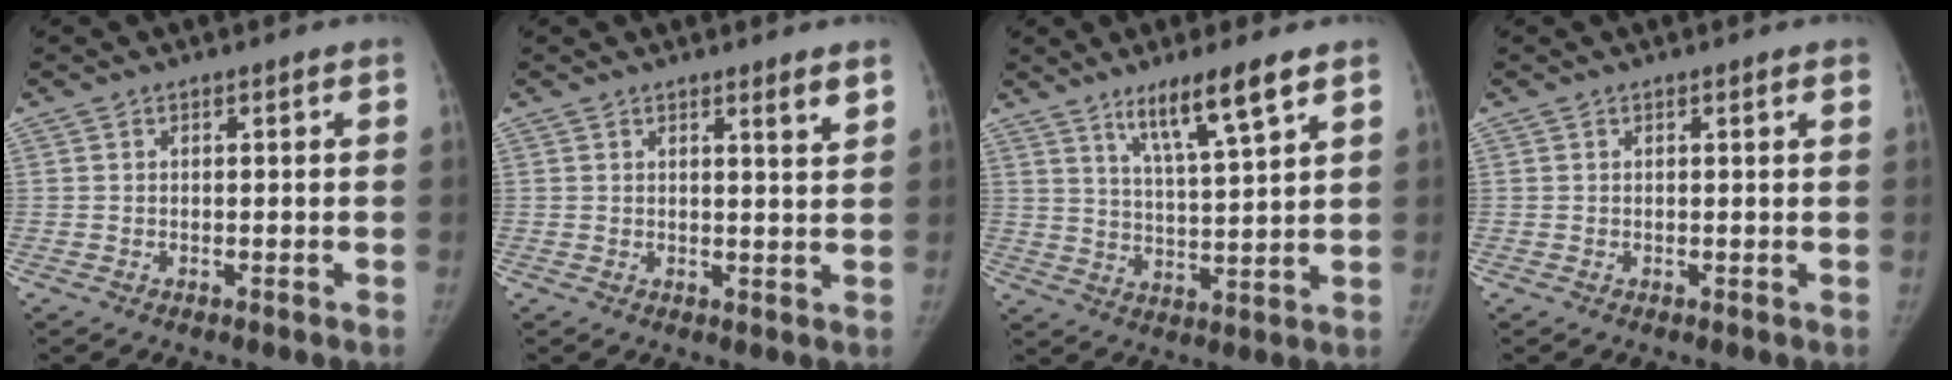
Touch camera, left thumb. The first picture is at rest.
{"total": 2.7, "force": [1.9, 0.0, 1.9], "torque": [-0.027, -0.017, 0.027]}
{"total": 9.9, "force": [6.3, 1.0, 7.6], "torque": [-0.129, -0.037, 0.114]}
{"total": 0.9, "force": [0.6, 0.0, 0.6], "torque": [-0.005, 0.002, 0.006]}